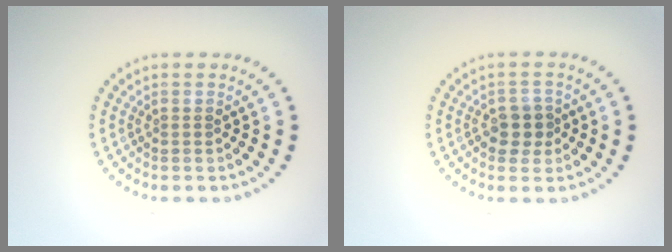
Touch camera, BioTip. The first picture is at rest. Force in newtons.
{"total": 2.4, "press": 2.2, "slide": 0.8}